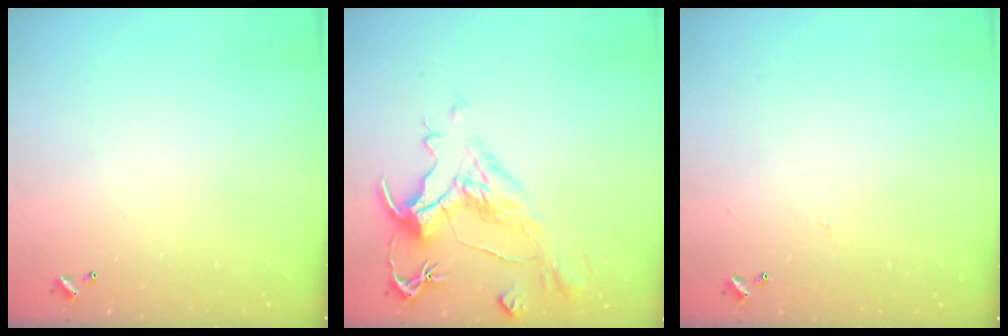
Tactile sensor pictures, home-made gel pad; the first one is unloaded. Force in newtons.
{"total": 2.6, "press": 2.1, "slide": 1.6}
{"total": 1.8, "press": 1.7, "slide": 0.6}